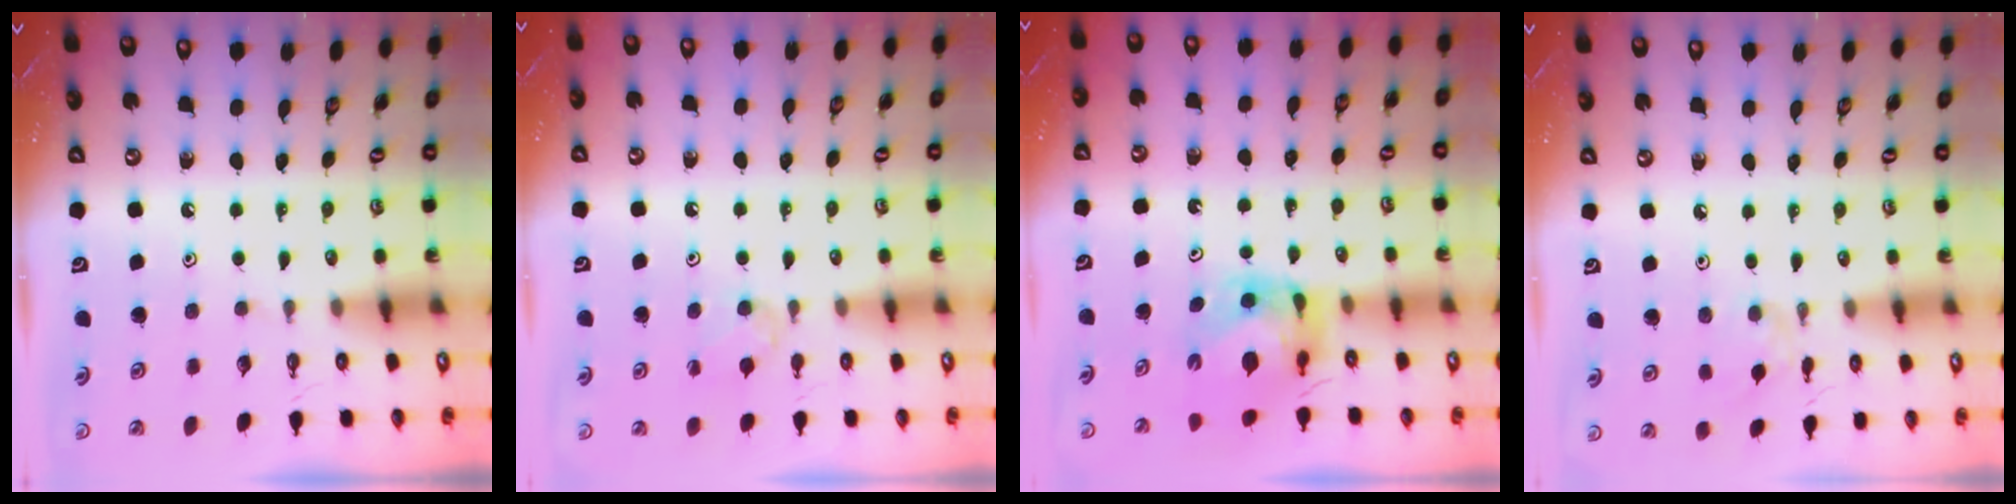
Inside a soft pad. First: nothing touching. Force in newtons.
{"total": 4.5, "press": 4.5, "slide": 0.6}
{"total": 6.0, "press": 6.0, "slide": 0.6}
{"total": 1.7, "press": 1.7, "slide": 0.4}